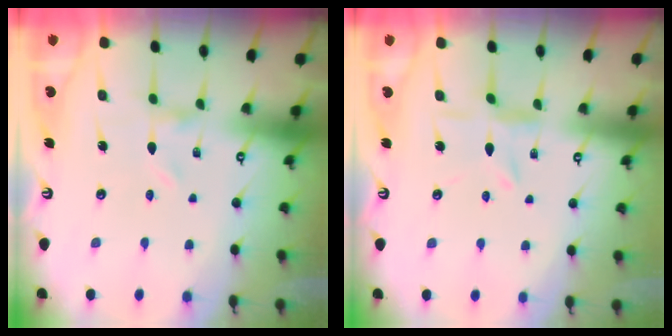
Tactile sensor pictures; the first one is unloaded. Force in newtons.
{"total": 4.3, "press": 4.3, "slide": 0.4}